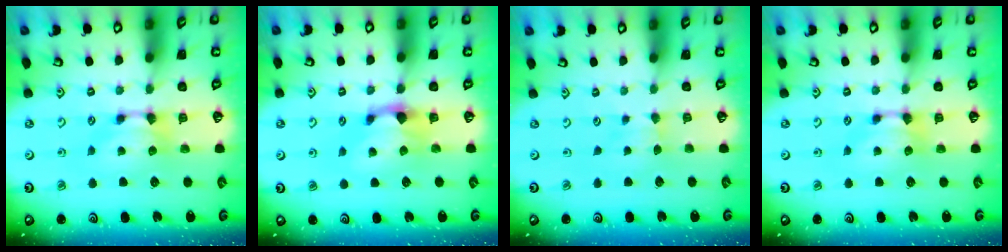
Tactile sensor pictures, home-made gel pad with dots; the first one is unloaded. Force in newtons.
{"total": 1.4, "press": 0.8, "slide": 1.2}
{"total": 2.6, "press": 2.6, "slide": 0.5}
{"total": 0.0}